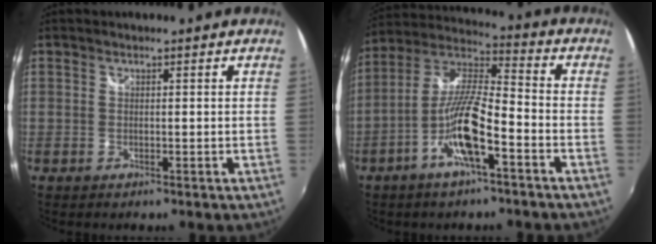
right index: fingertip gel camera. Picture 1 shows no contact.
{"total": 12.3, "force": [-5.4, 2.4, 10.8], "torque": [-0.220, 0.001, -0.106]}